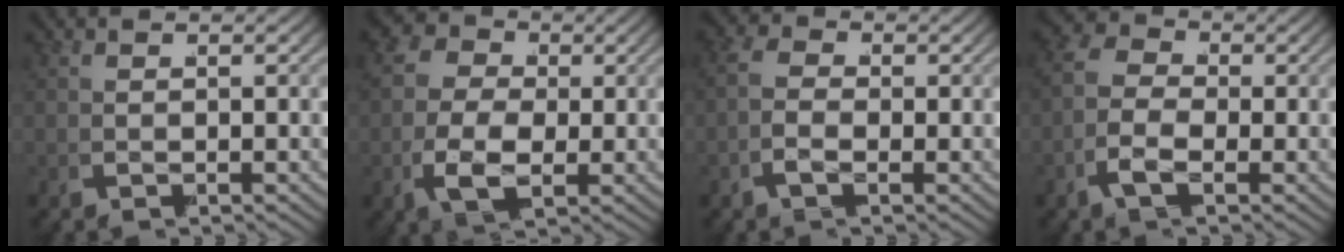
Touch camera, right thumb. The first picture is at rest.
{"total": 10.1, "force": [0.0, 7.9, 6.2], "torque": [-0.121, -0.018, -0.004]}
{"total": 3.2, "force": [-0.4, 2.3, 2.2], "torque": [-0.041, -0.004, -0.015]}
{"total": 6.6, "force": [-0.5, 4.8, 4.5], "torque": [-0.075, -0.005, -0.021]}